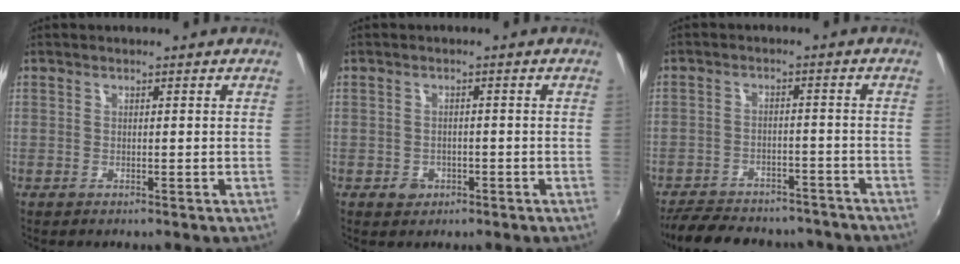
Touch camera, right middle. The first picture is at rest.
{"total": 2.5, "force": [-1.1, 2.1, 0.7], "torque": [-0.015, 0.000, -0.016]}
{"total": 18.3, "force": [-15.5, 6.9, 6.9], "torque": [-0.154, 0.004, -0.204]}